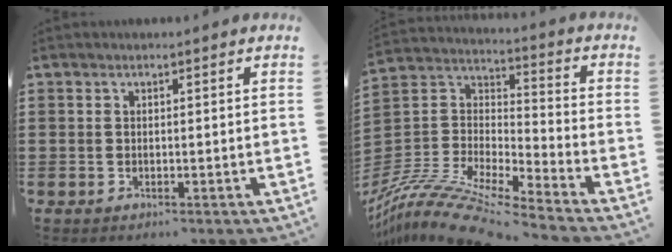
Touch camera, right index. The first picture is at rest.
{"total": 12.1, "force": [-10.7, 1.2, 5.5], "torque": [-0.124, 0.012, -0.220]}